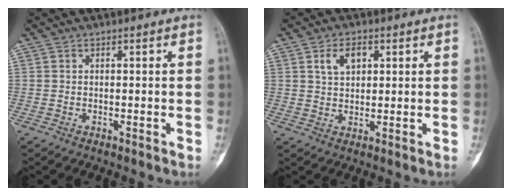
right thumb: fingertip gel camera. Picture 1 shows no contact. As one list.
[{"total": 5.0, "force": [1.9, 3.3, 3.3], "torque": [-0.041, -0.001, 0.033]}]